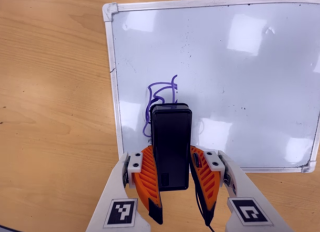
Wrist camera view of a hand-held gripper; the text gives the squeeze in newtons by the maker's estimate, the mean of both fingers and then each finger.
{"total": 5.6, "left": 4.9, "right": 6.3}